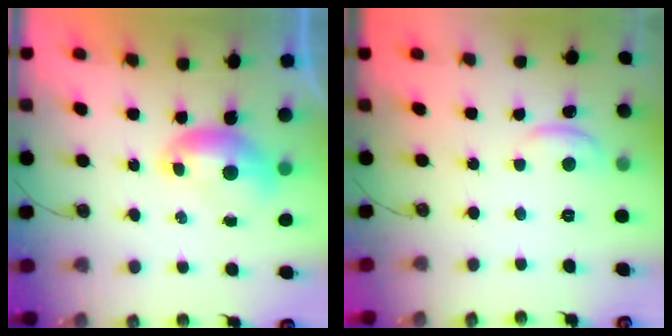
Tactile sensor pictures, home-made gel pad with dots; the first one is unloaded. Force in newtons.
{"total": 0.6, "press": 0.3, "slide": 0.5}